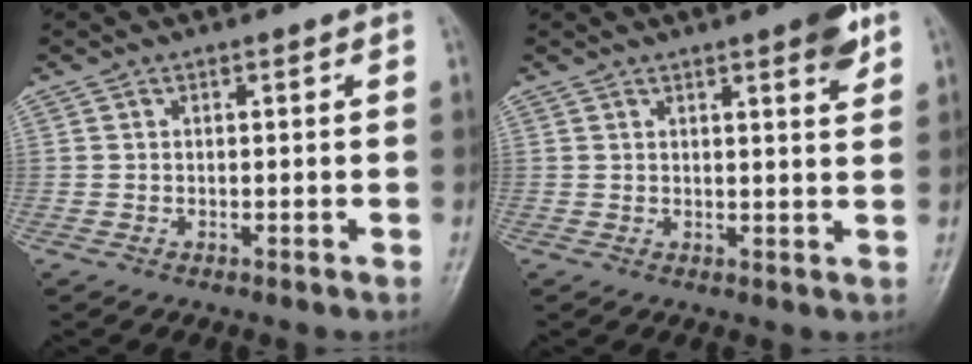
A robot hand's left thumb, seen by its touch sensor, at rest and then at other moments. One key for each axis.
{"total": 4.9, "fx": 2.8, "fy": 0.9, "fz": 3.8, "tx": -0.044, "ty": -0.013, "tz": 0.033}